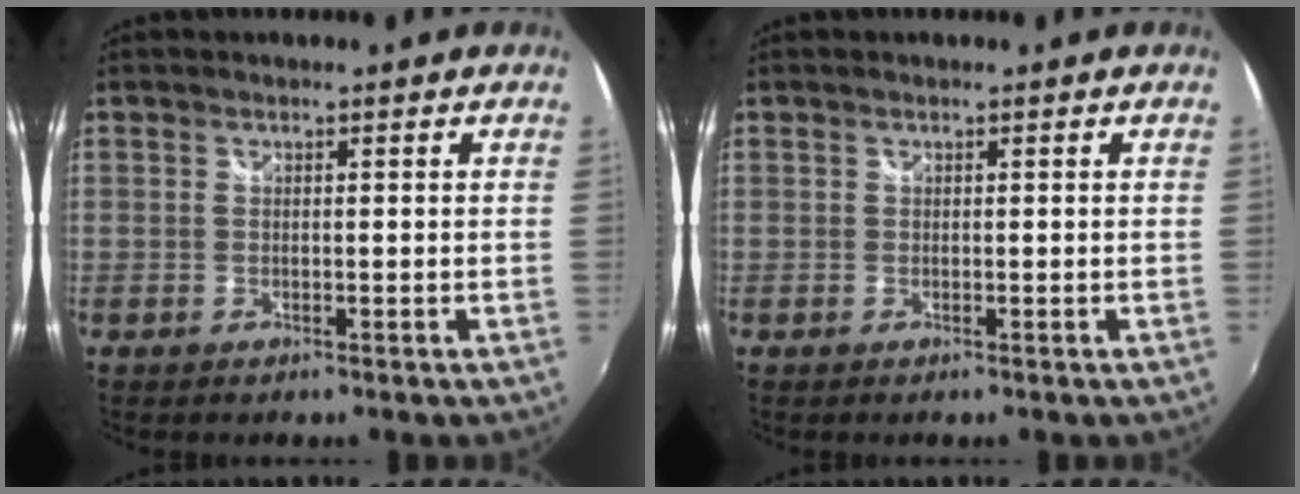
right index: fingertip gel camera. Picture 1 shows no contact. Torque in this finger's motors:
{"motor_torque": [0.26, 0.07, 0.06, 0.01]}